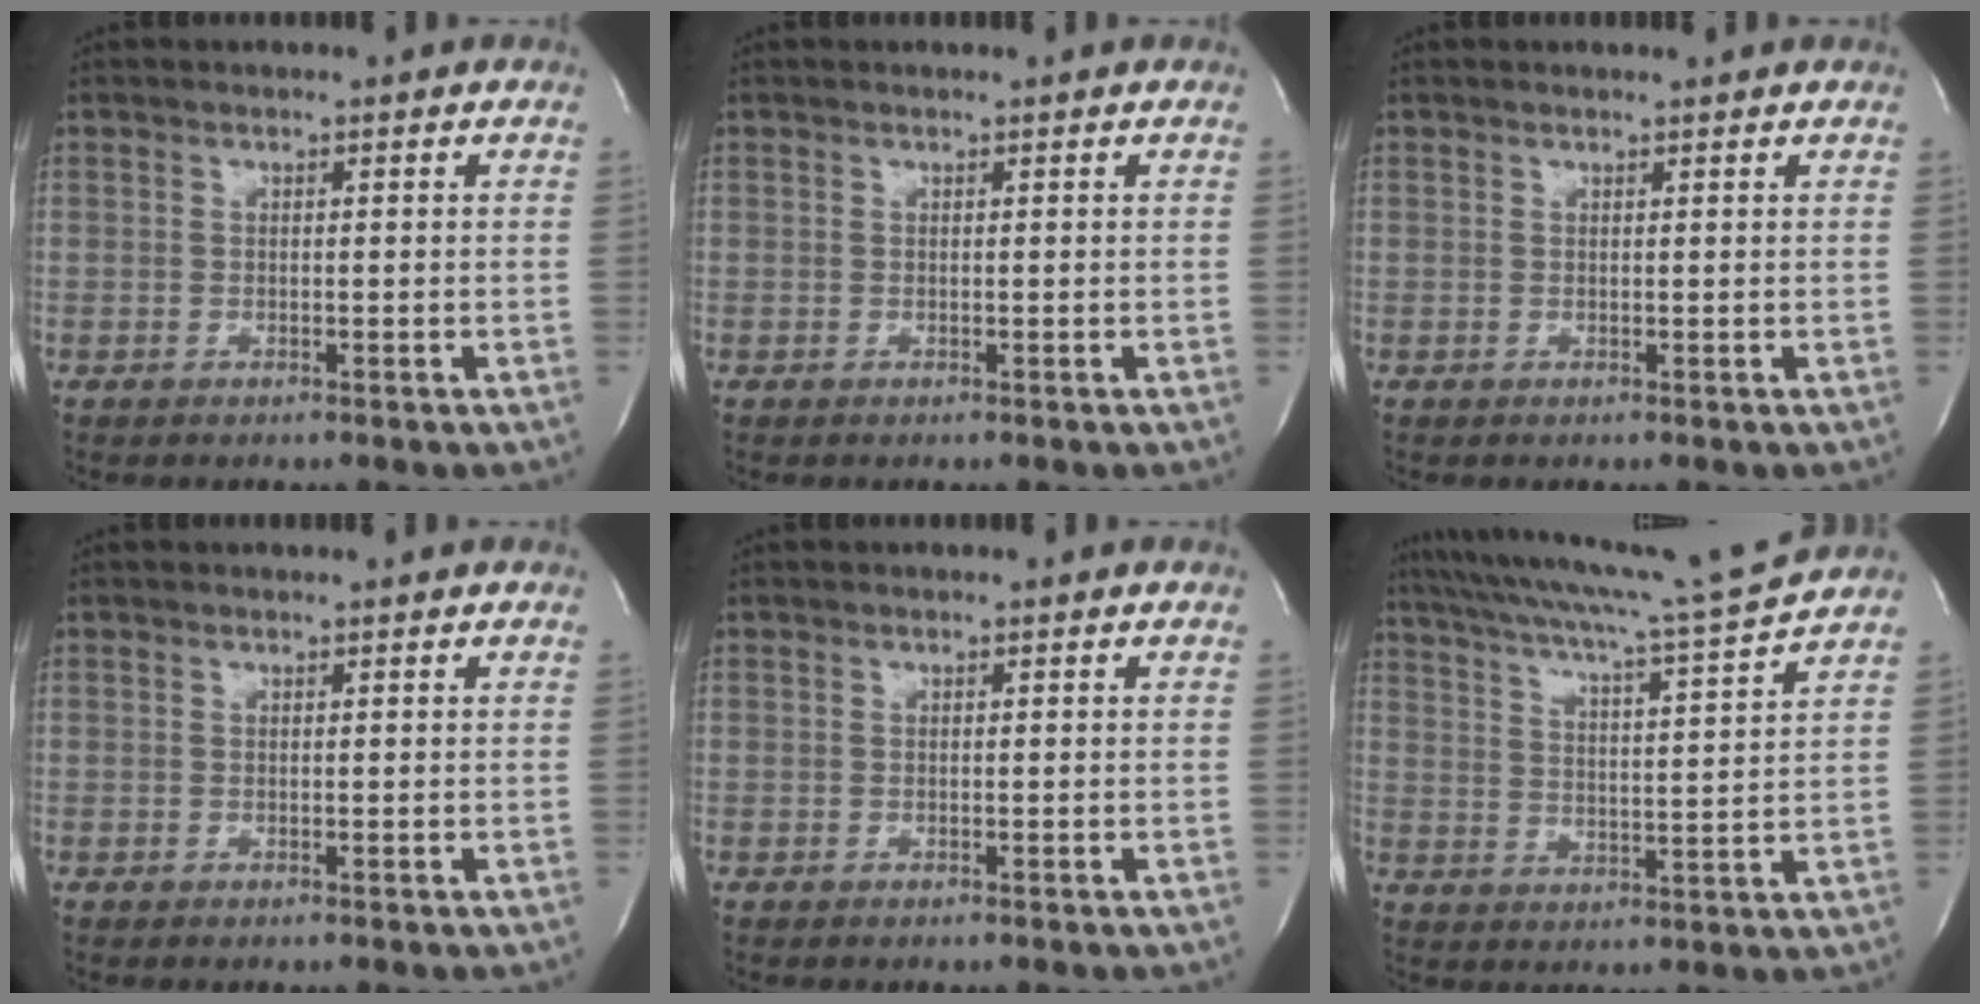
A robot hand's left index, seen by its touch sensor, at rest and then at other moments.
{"total": 0.0}
{"total": 1.1, "force": [1.1, -0.1, 0.1], "torque": [-0.009, 0.003, 0.015]}
{"total": 0.0}
{"total": 0.0}
{"total": 15.5, "force": [14.1, -2.4, 6.0], "torque": [-0.113, -0.034, 0.209]}